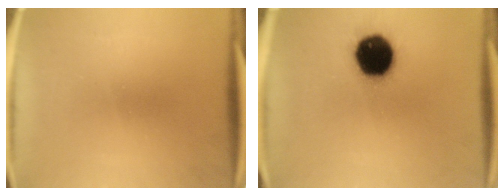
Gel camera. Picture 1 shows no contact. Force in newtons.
{"total": 17.1}